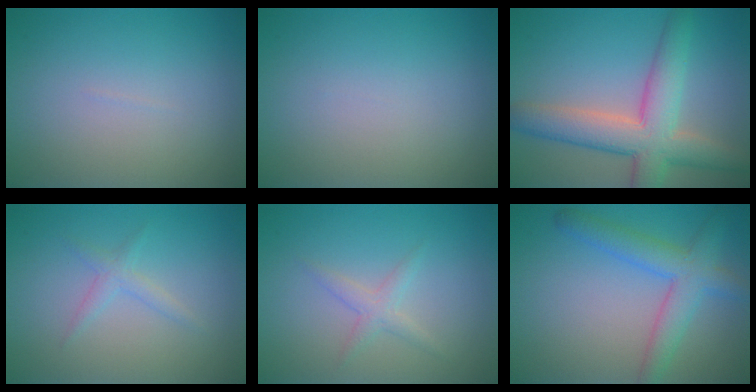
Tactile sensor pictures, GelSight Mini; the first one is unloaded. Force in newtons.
{"total": 0.0}
{"total": 7.2, "press": 7.2, "slide": 0.4}
{"total": 1.3, "press": 1.3, "slide": 0.0}
{"total": 1.5, "press": 1.5, "slide": 0.1}
{"total": 4.5, "press": 4.5, "slide": 0.1}